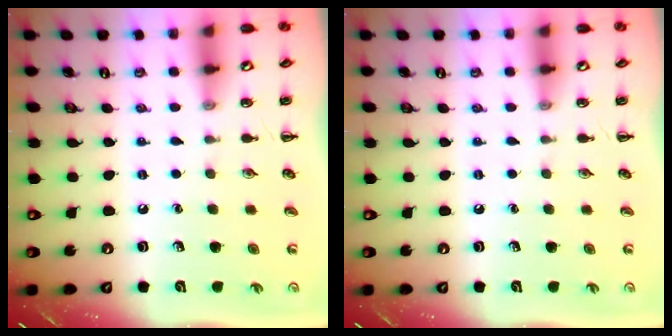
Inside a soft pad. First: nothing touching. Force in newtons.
{"total": 0.0}